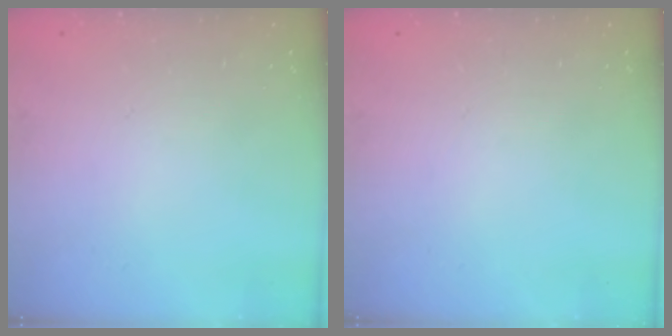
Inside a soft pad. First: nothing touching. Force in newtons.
{"total": 0.0}